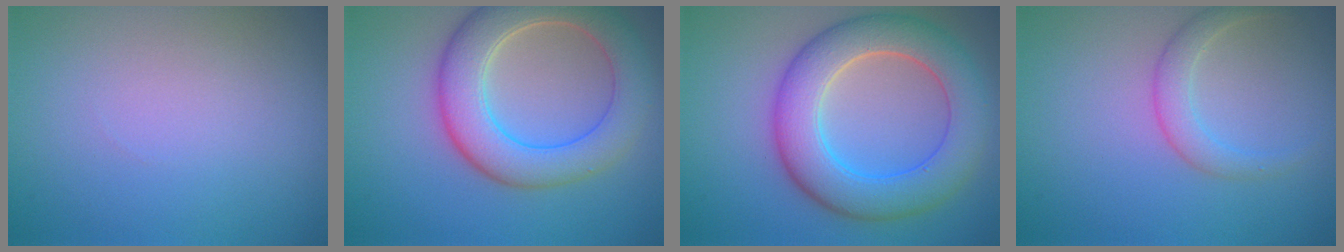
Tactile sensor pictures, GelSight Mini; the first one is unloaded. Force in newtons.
{"total": 7.2, "press": 7.1, "slide": 0.6}
{"total": 7.8, "press": 7.8, "slide": 0.3}
{"total": 2.2, "press": 2.1, "slide": 0.1}